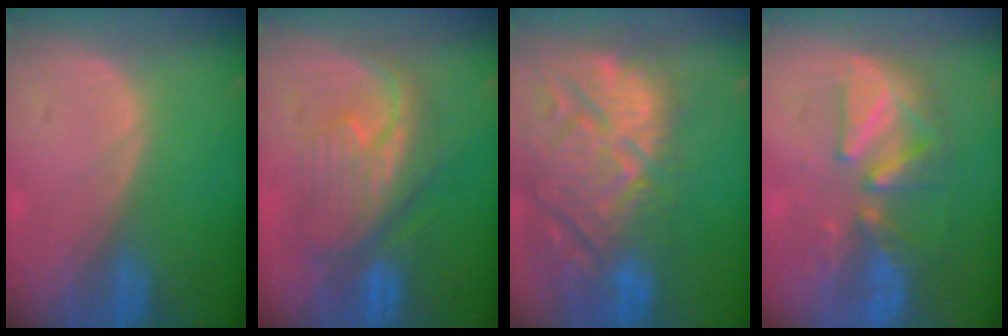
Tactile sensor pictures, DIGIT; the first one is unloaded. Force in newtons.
{"total": 8.3, "press": 8.3, "slide": 0.2}
{"total": 15.3, "press": 13.0, "slide": 7.9}
{"total": 8.0, "press": 7.9, "slide": 1.5}